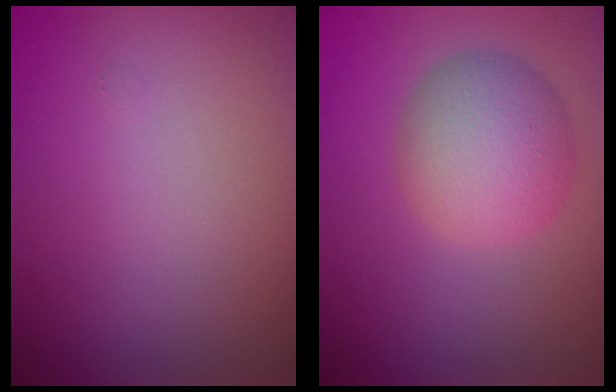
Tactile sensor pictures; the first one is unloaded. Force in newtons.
{"total": 5.1, "press": 5.1, "slide": 0.1}